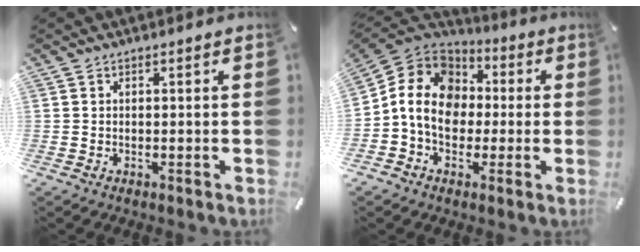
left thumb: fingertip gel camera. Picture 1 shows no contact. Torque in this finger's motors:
{"motor_torque": [1.75, 3.25, 0.39, 0.00, 0.24]}